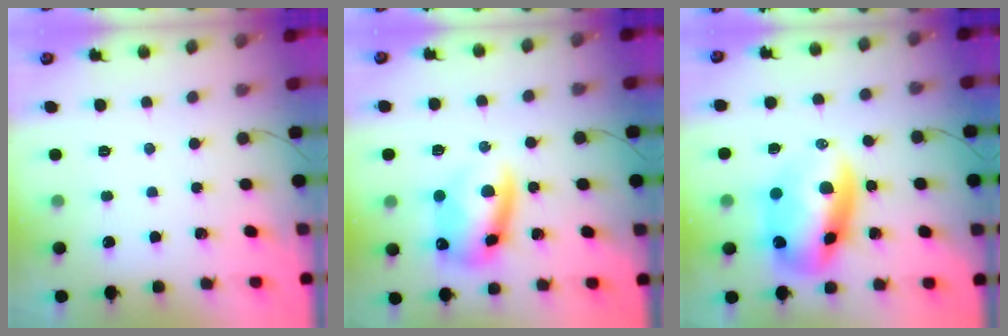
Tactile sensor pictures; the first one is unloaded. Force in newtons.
{"total": 10.9, "press": 10.7, "slide": 2.3}
{"total": 14.0, "press": 13.6, "slide": 3.3}